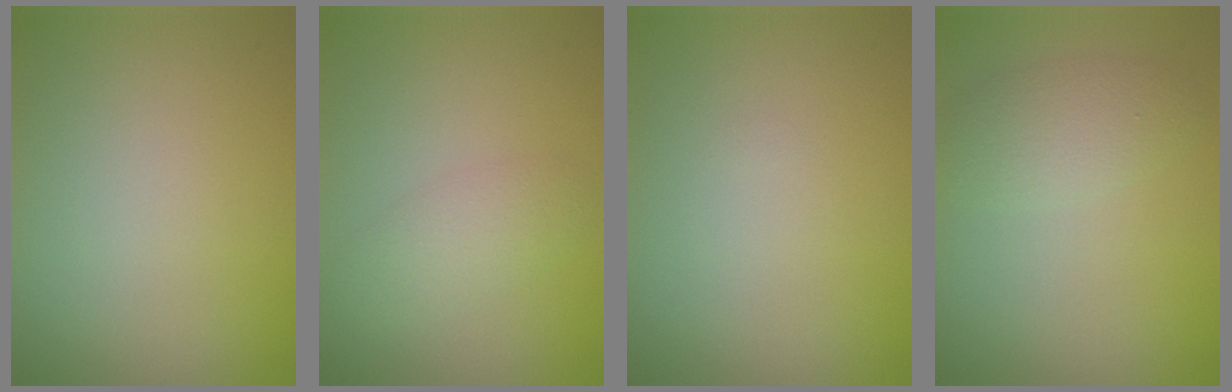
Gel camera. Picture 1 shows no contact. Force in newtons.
{"total": 2.3, "press": 2.3, "slide": 0.1}
{"total": 0.0}
{"total": 2.6, "press": 2.6, "slide": 0.1}